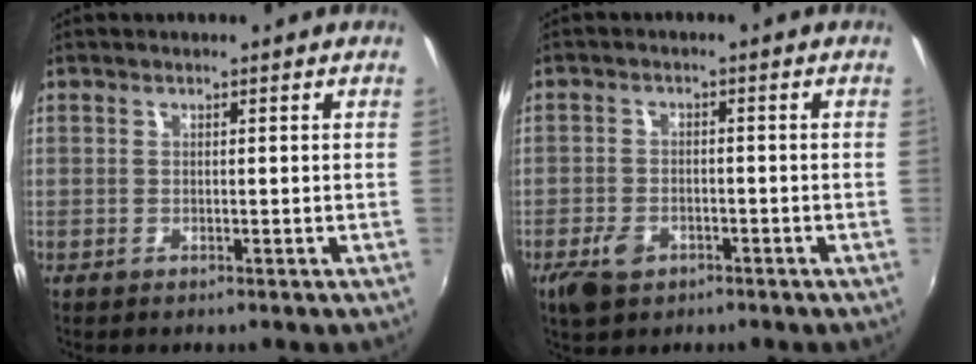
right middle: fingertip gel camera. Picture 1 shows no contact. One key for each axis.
{"total": 5.8, "fx": -3.4, "fy": 3.5, "fz": 3.0, "tx": -0.082, "ty": -0.007, "tz": -0.062}